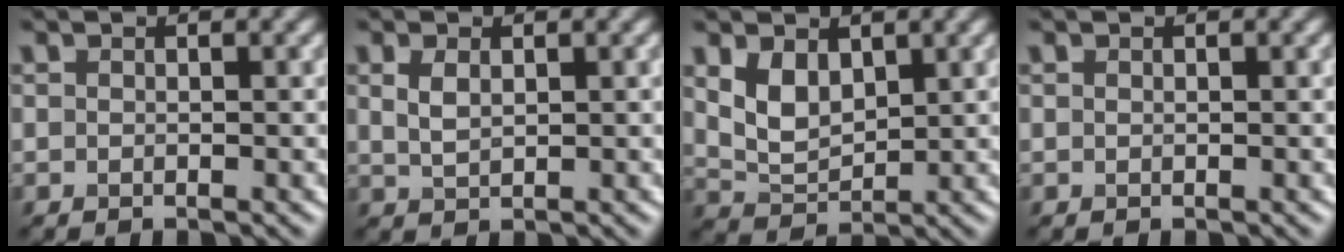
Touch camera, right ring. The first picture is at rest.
{"total": 1.7, "force": [0.7, 0.9, 1.3], "torque": [-0.030, -0.002, 0.019]}
{"total": 3.6, "force": [1.6, 2.2, 2.4], "torque": [-0.055, -0.005, 0.038]}
{"total": 0.0}